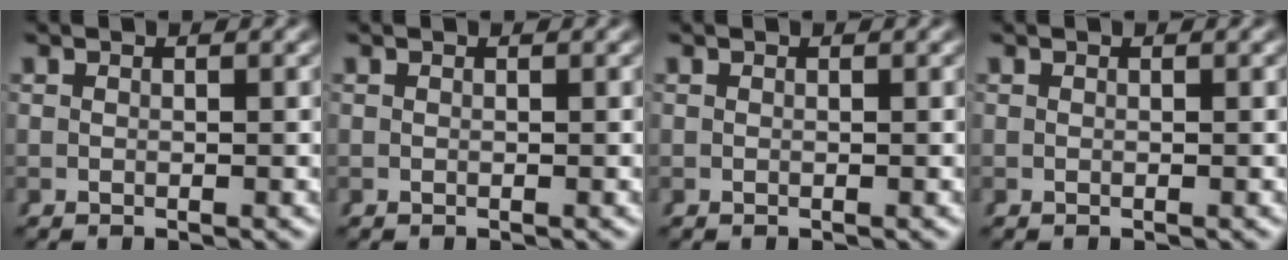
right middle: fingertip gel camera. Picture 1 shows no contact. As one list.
[{"total": 0.0}, {"total": 0.0}, {"total": 0.0}]